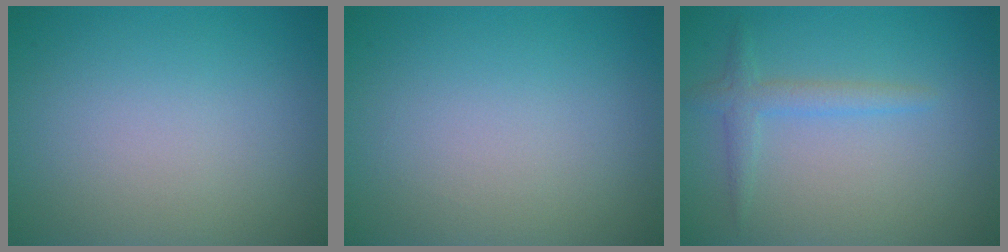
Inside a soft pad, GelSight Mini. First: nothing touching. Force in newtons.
{"total": 0.0}
{"total": 1.9, "press": 1.9, "slide": 0.1}